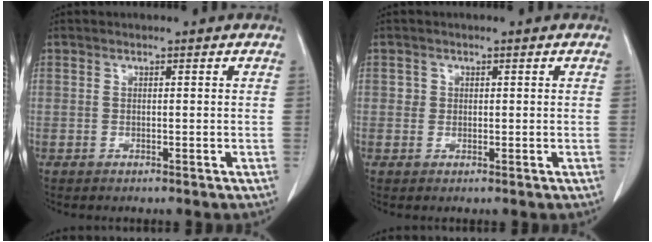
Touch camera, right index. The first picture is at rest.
{"total": 1.1, "force": [0.2, 1.1, 0.1], "torque": [0.007, 0.003, 0.001]}